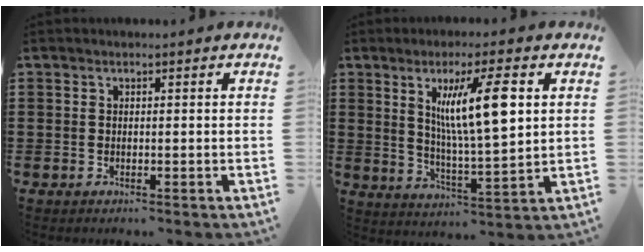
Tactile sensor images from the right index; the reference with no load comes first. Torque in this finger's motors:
{"motor_torque": [1.60, 0.53, 0.78, 0.21]}